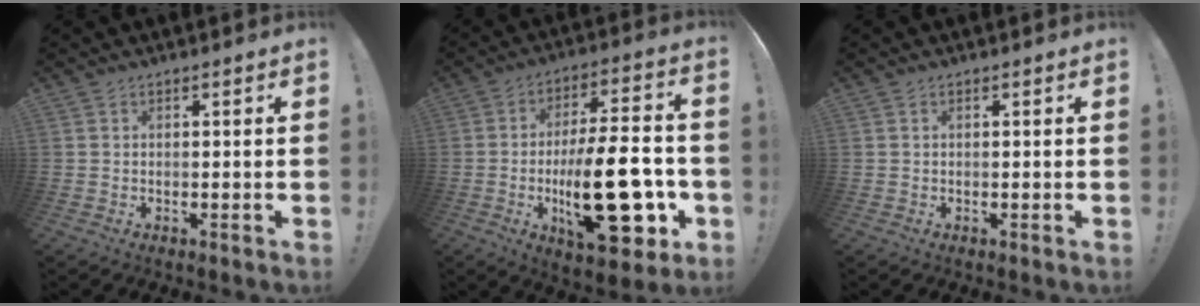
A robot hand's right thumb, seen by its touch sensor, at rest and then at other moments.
{"total": 26.4, "force": [-5.9, 10.2, 23.6], "torque": [-0.375, 0.022, -0.086]}
{"total": 0.0}